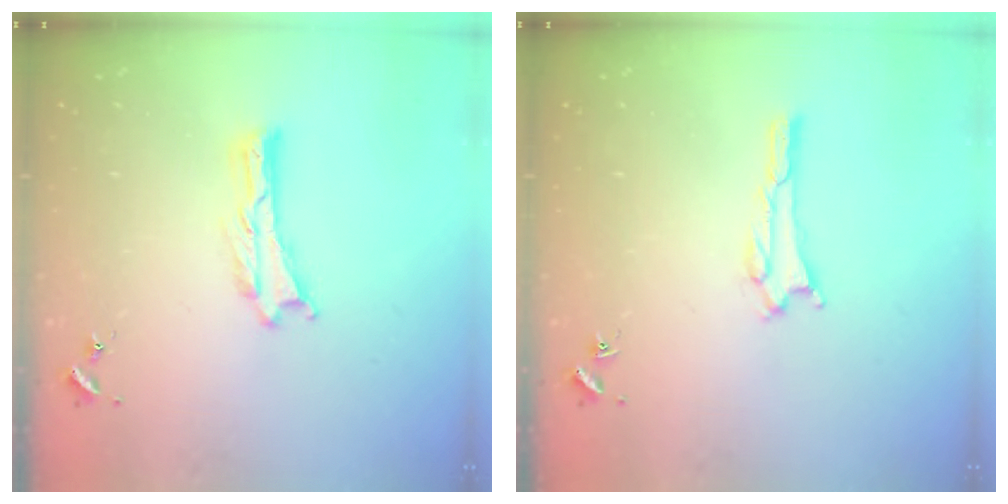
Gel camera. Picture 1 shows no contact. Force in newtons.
{"total": 1.6, "press": 1.6, "slide": 0.1}